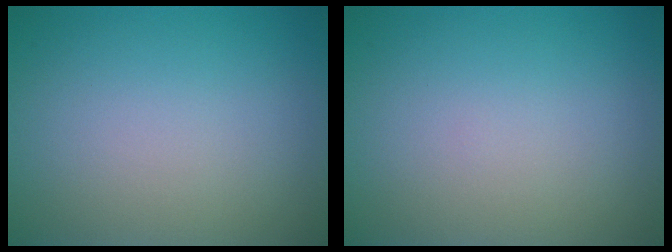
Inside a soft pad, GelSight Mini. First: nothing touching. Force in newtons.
{"total": 0.0}